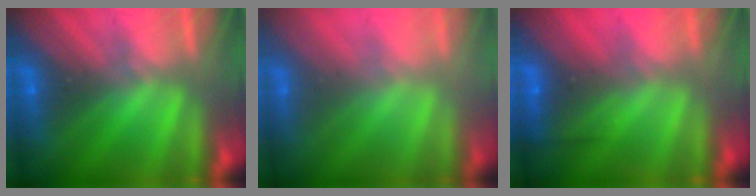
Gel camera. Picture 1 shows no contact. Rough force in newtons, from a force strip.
{"total": 2.0}
{"total": 2.4}